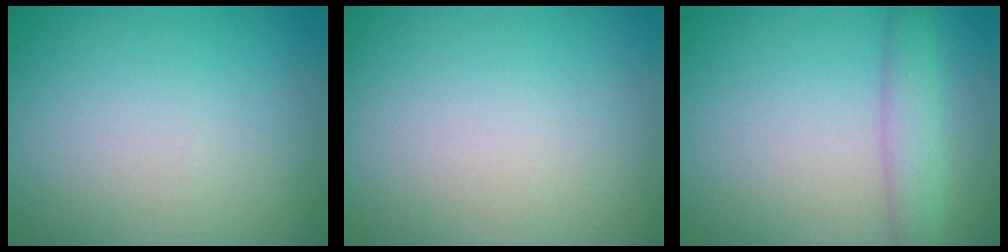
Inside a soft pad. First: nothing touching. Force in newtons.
{"total": 0.0}
{"total": 3.0, "press": 3.0, "slide": 0.1}